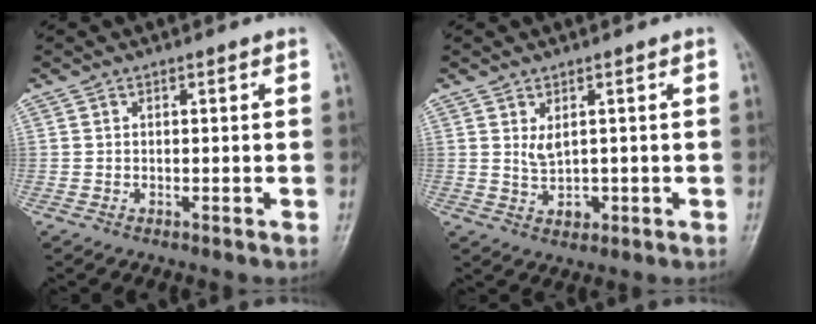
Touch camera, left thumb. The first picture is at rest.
{"total": 3.1, "force": [0.8, 2.0, 2.2], "torque": [-0.034, -0.012, 0.022]}